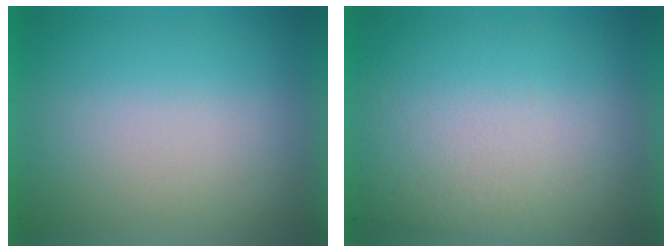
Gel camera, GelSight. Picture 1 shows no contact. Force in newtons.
{"total": 2.8}